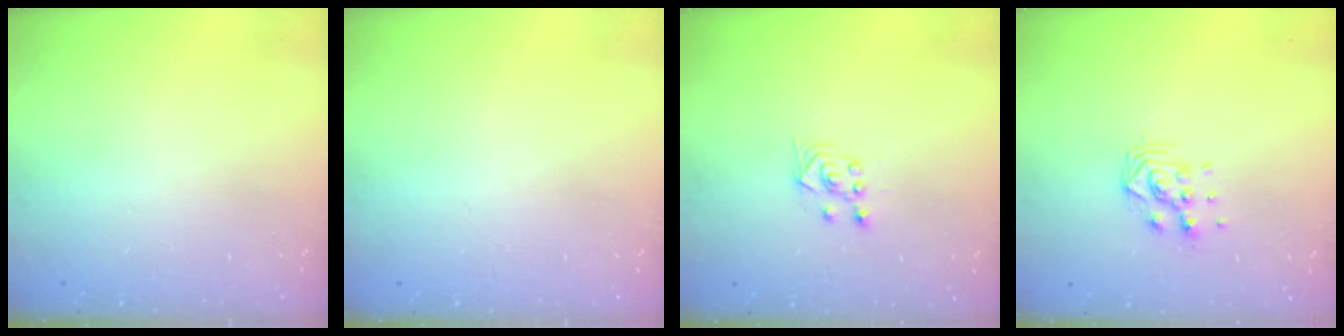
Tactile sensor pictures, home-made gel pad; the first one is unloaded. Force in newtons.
{"total": 0.0}
{"total": 2.8, "press": 2.4, "slide": 1.4}
{"total": 7.8, "press": 7.8, "slide": 0.7}